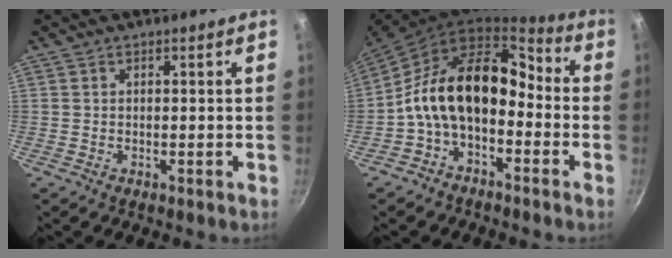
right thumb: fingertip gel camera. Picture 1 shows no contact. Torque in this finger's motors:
{"motor_torque": [2.52, 2.49, 0.79, -0.64, 0.38]}